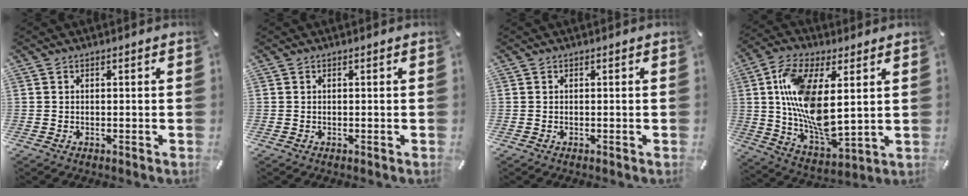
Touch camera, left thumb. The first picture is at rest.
{"total": 0.0}
{"total": 0.0}
{"total": 16.0, "force": [3.9, 7.7, 13.5], "torque": [-0.281, -0.022, 0.071]}